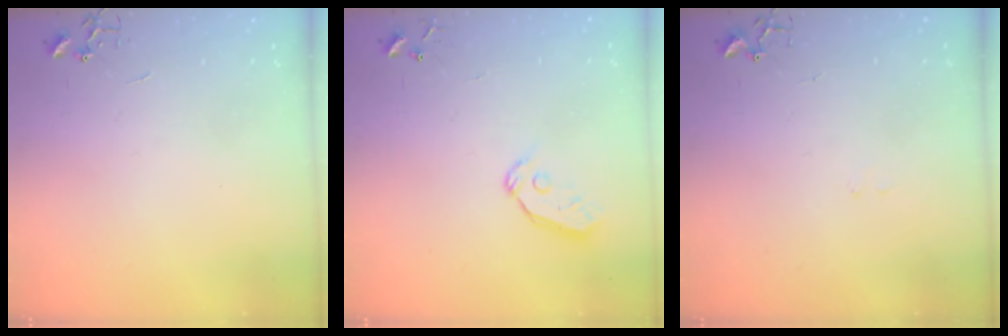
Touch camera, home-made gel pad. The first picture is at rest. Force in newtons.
{"total": 4.4, "press": 4.4, "slide": 0.5}
{"total": 6.8, "press": 6.8, "slide": 0.6}